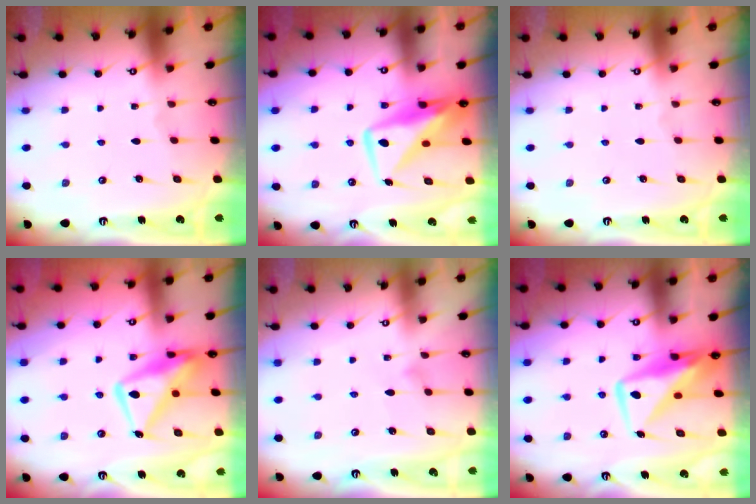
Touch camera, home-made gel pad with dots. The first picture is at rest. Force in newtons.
{"total": 12.8, "press": 12.8, "slide": 1.0}
{"total": 0.0}
{"total": 15.2, "press": 15.1, "slide": 1.4}
{"total": 6.2, "press": 6.2, "slide": 0.3}
{"total": 12.8, "press": 12.8, "slide": 1.0}